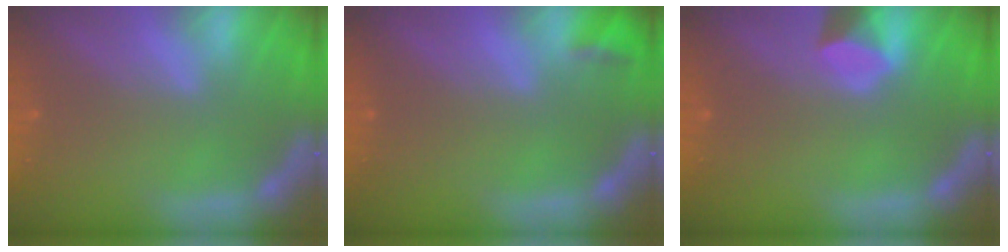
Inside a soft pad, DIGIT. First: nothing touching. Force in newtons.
{"total": 1.4}
{"total": 2.4}